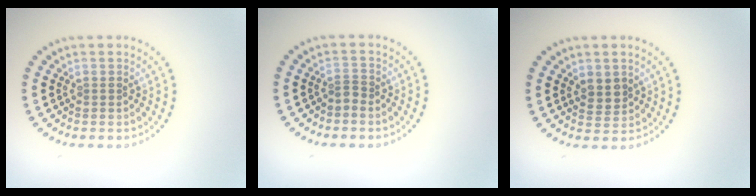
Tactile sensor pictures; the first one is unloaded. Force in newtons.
{"total": 0.7, "press": 0.4, "slide": 0.6}
{"total": 2.0, "press": 1.8, "slide": 0.8}